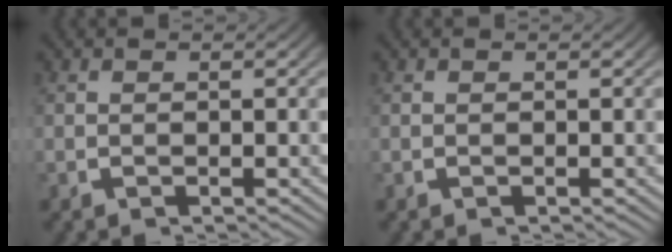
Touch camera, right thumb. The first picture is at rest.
{"total": 0.0}